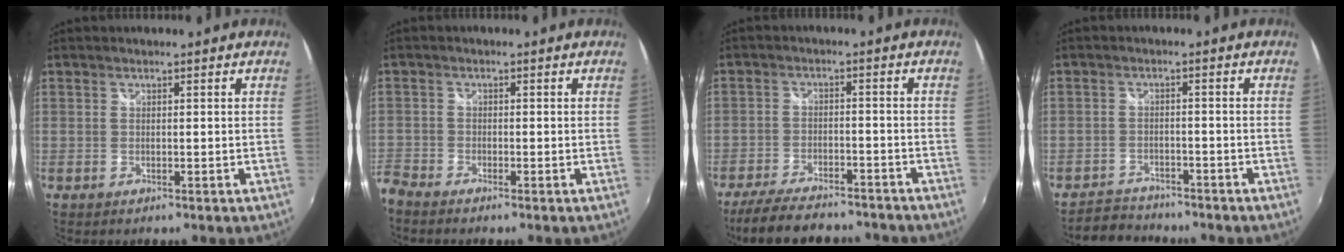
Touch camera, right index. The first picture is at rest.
{"total": 3.9, "force": [-3.4, 2.0, 0.5], "torque": [-0.022, -0.010, -0.077]}
{"total": 16.6, "force": [-14.0, 4.9, 7.4], "torque": [-0.159, -0.021, -0.208]}
{"total": 5.6, "force": [-5.2, 2.1, 0.3], "torque": [-0.028, 0.007, -0.089]}